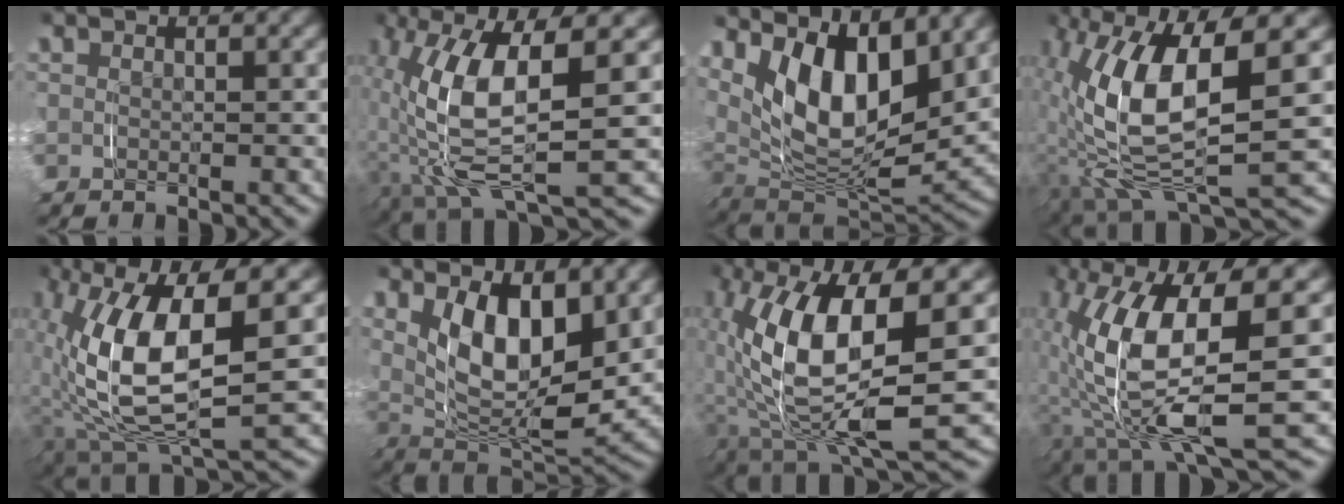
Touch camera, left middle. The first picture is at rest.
{"total": 10.9, "force": [-0.2, 3.9, 10.2], "torque": [-0.209, -0.008, 0.009]}
{"total": 13.3, "force": [3.2, 7.7, 10.3], "torque": [-0.204, -0.009, 0.053]}
{"total": 13.2, "force": [-0.5, 6.0, 11.8], "torque": [-0.233, -0.022, 0.009]}
{"total": 11.9, "force": [0.1, 5.1, 10.7], "torque": [-0.219, -0.020, 0.020]}
{"total": 9.7, "force": [2.3, 4.6, 8.3], "torque": [-0.154, -0.014, 0.039]}
{"total": 13.9, "force": [-0.2, 6.1, 12.5], "torque": [-0.245, -0.014, 0.012]}
{"total": 12.5, "force": [-0.4, 4.8, 11.5], "torque": [-0.216, -0.012, 0.004]}